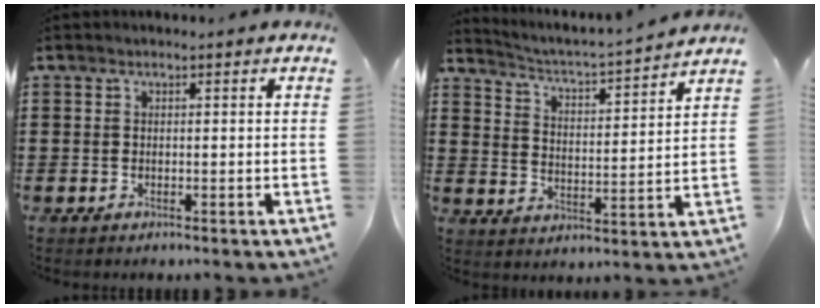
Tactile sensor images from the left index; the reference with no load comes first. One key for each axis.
{"total": 2.7, "fx": 2.6, "fy": -0.5, "fz": 0.6, "tx": -0.030, "ty": -0.033, "tz": 0.033}